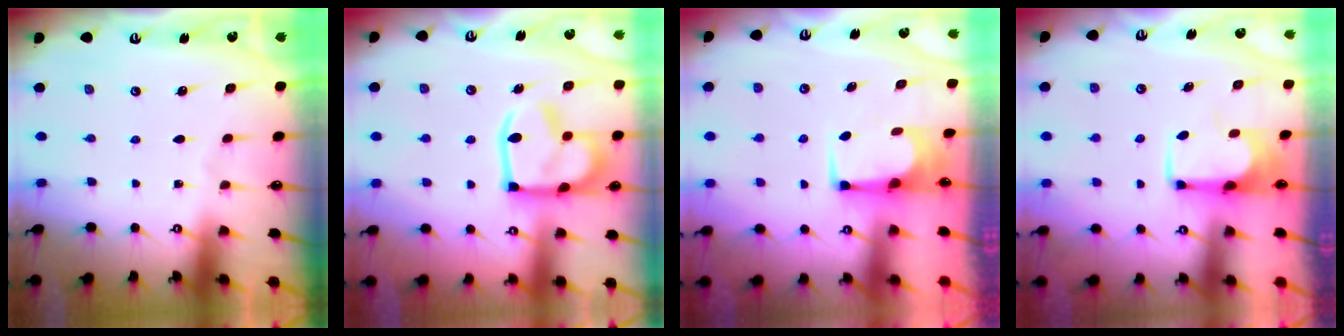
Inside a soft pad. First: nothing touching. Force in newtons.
{"total": 17.4, "press": 17.4, "slide": 1.6}
{"total": 2.2, "press": 2.2, "slide": 0.2}
{"total": 3.2, "press": 3.1, "slide": 0.5}